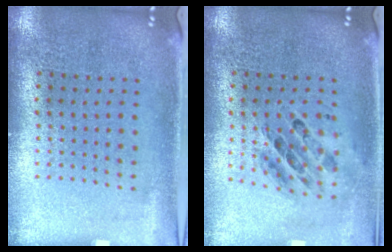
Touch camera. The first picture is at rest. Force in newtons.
{"total": 0.7, "press": 0.7, "slide": 0.2}